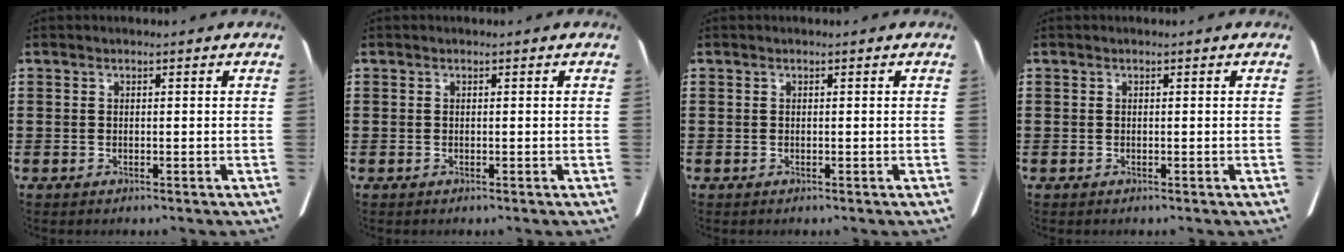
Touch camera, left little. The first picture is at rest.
{"total": 0.0}
{"total": 0.0}
{"total": 0.0}